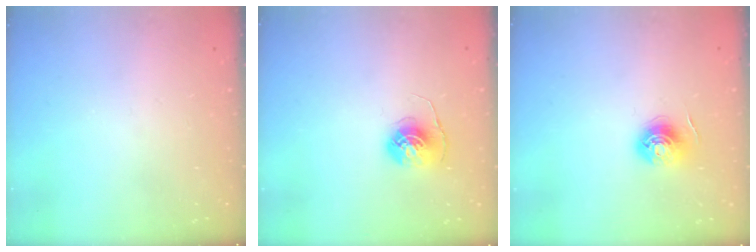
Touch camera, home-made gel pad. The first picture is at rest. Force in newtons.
{"total": 6.0, "press": 6.0, "slide": 0.3}
{"total": 6.1, "press": 6.1, "slide": 0.5}